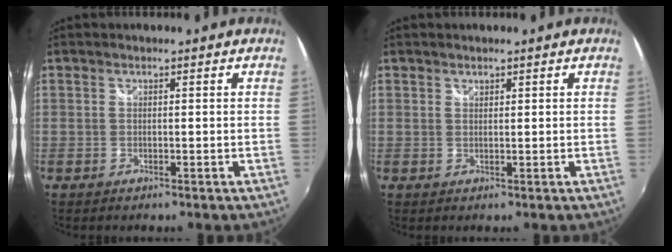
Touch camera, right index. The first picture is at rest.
{"total": 0.7, "force": [0.6, 0.4, 0.0], "torque": [0.001, 0.001, 0.011]}